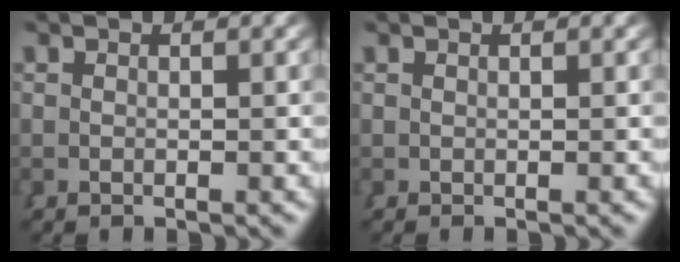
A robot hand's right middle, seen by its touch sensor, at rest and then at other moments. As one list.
[{"total": 0.0}]